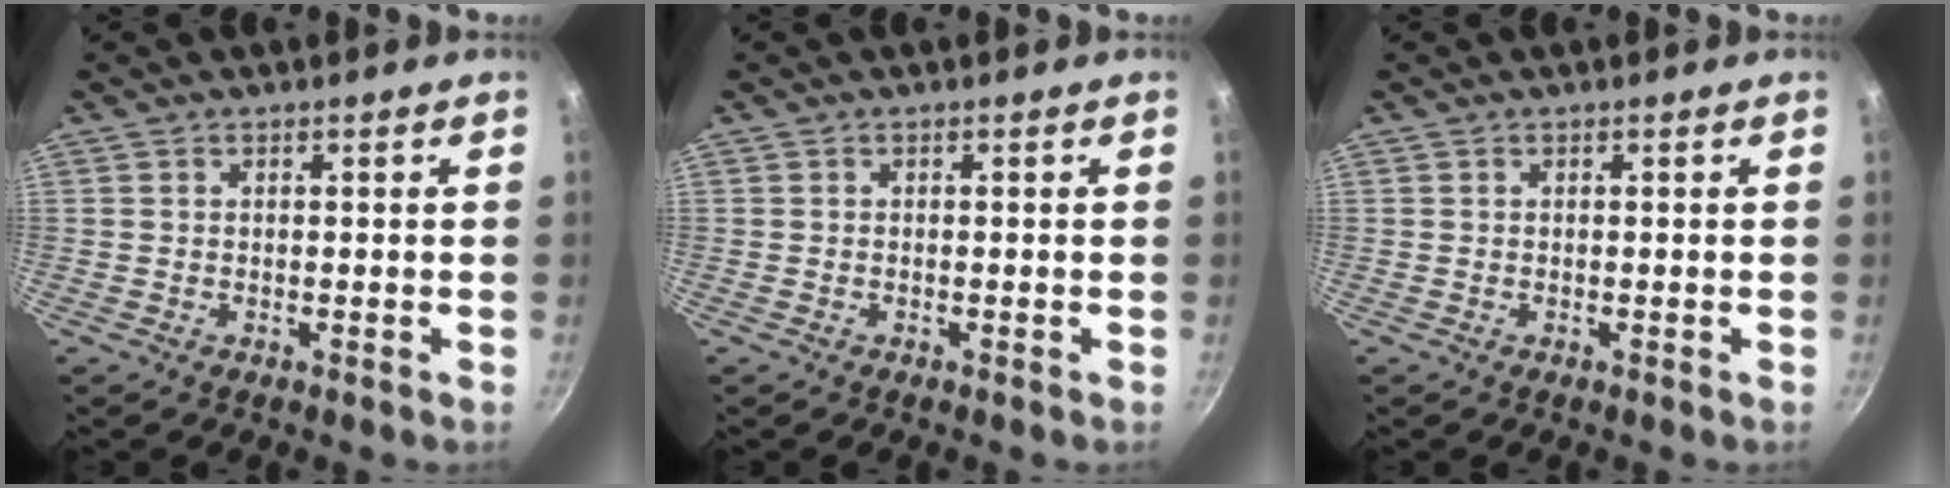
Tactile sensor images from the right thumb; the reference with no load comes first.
{"total": 0.0}
{"total": 0.0}